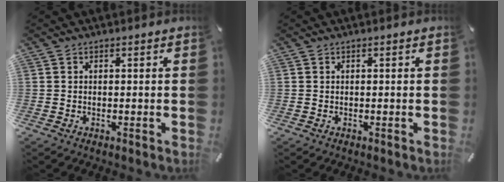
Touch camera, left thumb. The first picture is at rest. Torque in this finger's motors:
{"motor_torque": [0.00, 0.00, 0.00, 0.00, 0.00]}